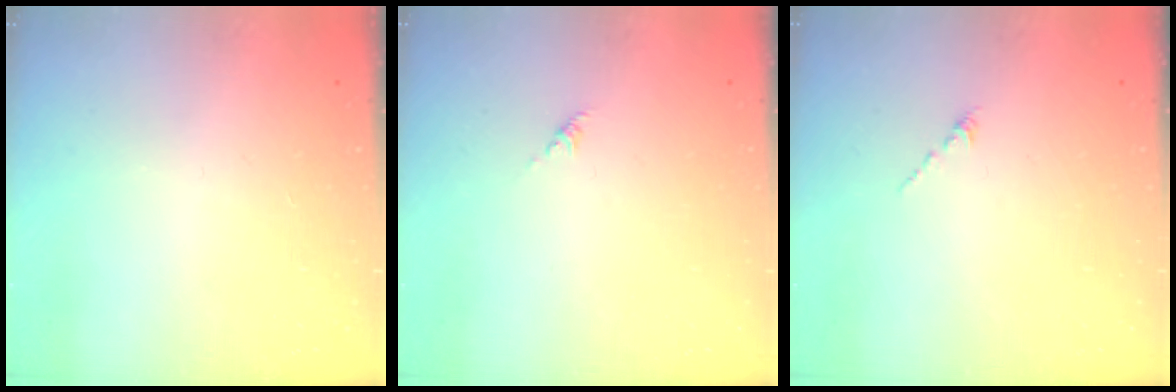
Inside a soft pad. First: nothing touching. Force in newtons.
{"total": 0.6, "press": 0.4, "slide": 0.4}
{"total": 0.0}